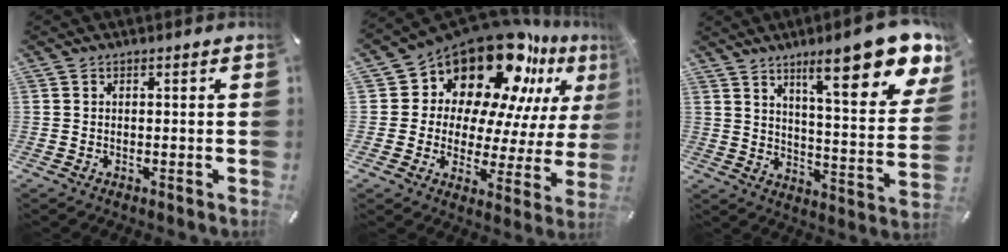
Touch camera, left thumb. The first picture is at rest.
{"total": 21.3, "force": [16.2, 10.9, 8.5], "torque": [-0.146, -0.129, 0.284]}
{"total": 18.6, "force": [12.2, 5.3, 13.0], "torque": [-0.181, -0.087, 0.193]}